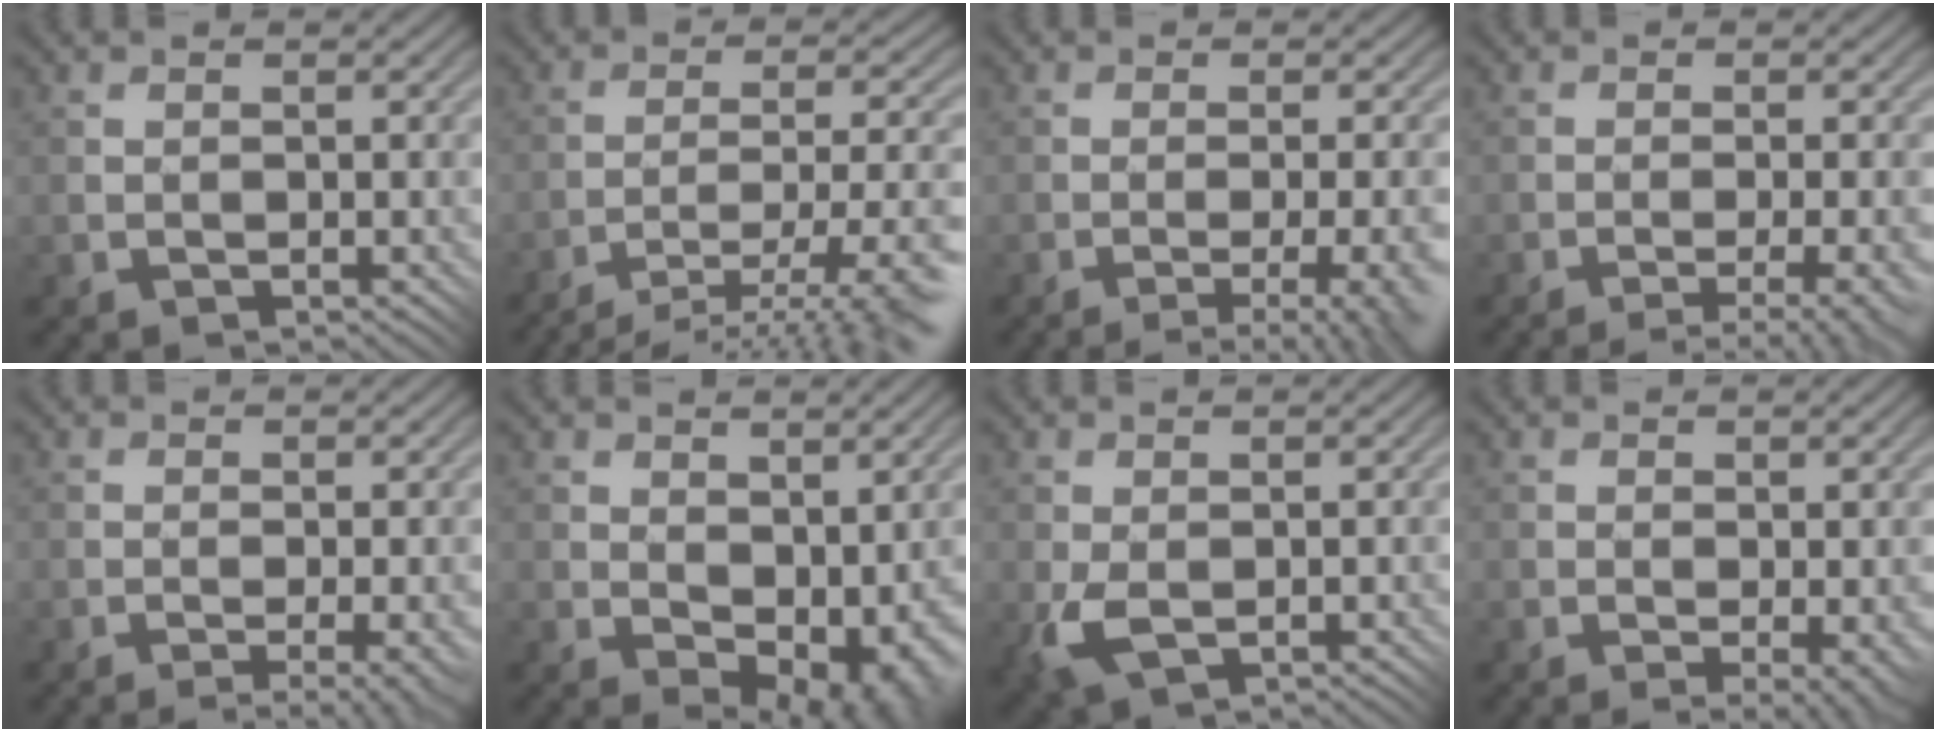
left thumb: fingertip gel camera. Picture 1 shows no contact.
{"total": 12.7, "force": [-10.4, 1.3, 7.1], "torque": [-0.111, 0.008, -0.146]}
{"total": 8.6, "force": [-5.6, 1.5, 6.4], "torque": [-0.078, 0.001, -0.056]}
{"total": 6.8, "force": [-5.4, 0.8, 3.9], "torque": [-0.052, 0.008, -0.064]}
{"total": 4.9, "force": [-3.3, 1.2, 3.4], "torque": [-0.040, 0.002, -0.036]}
{"total": 5.7, "force": [0.5, 3.5, 4.4], "torque": [-0.075, -0.018, 0.018]}
{"total": 4.2, "force": [-1.0, 2.5, 3.3], "torque": [-0.077, -0.015, -0.015]}
{"total": 3.7, "force": [-1.9, 1.7, 2.7], "torque": [-0.029, 0.002, -0.018]}